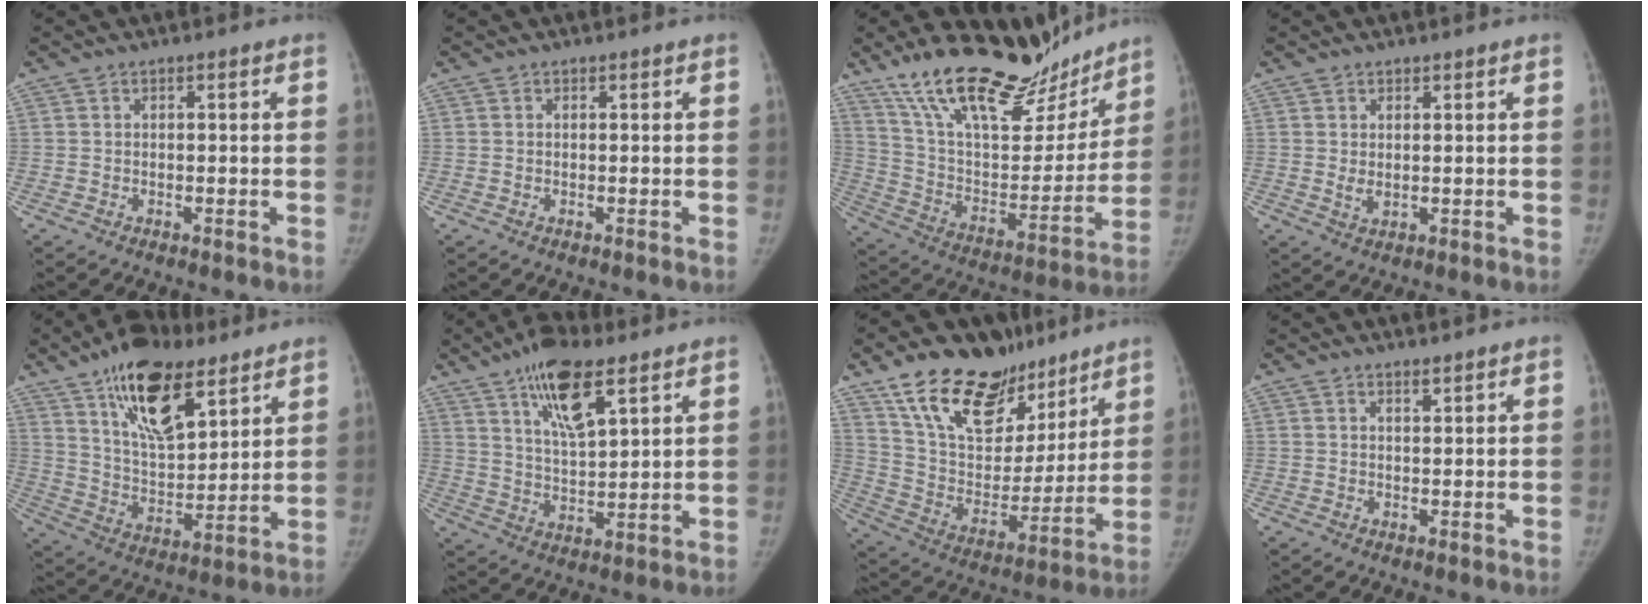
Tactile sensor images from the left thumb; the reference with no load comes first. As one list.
[{"total": 0.0}, {"total": 27.5, "force": [21.4, 10.3, 13.8], "torque": [-0.178, -0.091, 0.348]}, {"total": 1.7, "force": [0.7, 1.0, 1.1], "torque": [-0.017, -0.013, 0.017]}, {"total": 19.0, "force": [11.3, 8.4, 12.8], "torque": [-0.181, -0.055, 0.200]}, {"total": 12.7, "force": [7.6, 4.4, 9.2], "torque": [-0.140, -0.035, 0.133]}, {"total": 24.9, "force": [17.2, 13.2, 12.2], "torque": [-0.161, -0.066, 0.292]}, {"total": 1.1, "force": [1.1, 0.2, 0.2], "torque": [0.003, -0.012, 0.017]}]